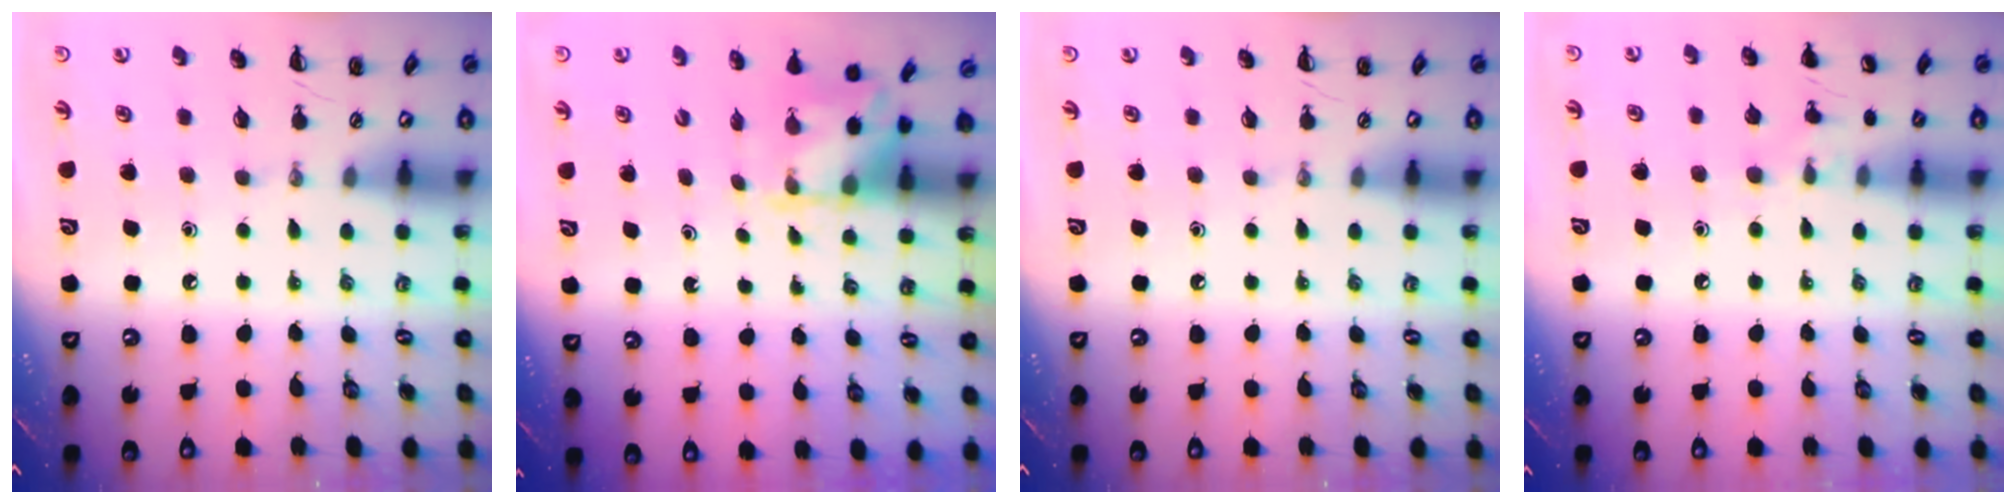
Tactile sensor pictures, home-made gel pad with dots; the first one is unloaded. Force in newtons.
{"total": 2.0, "press": 1.9, "slide": 0.7}
{"total": 0.0}
{"total": 6.6, "press": 6.3, "slide": 1.9}